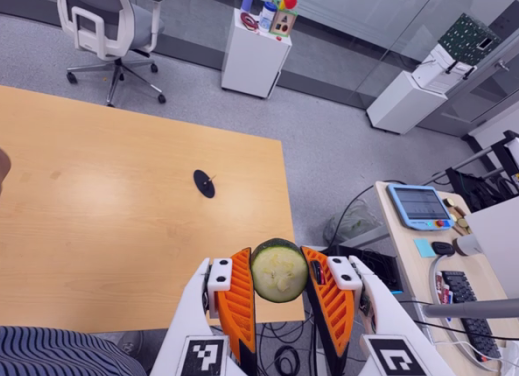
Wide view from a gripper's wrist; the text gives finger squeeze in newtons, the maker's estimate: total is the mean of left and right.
{"total": 11.3, "left": 12.0, "right": 10.7}